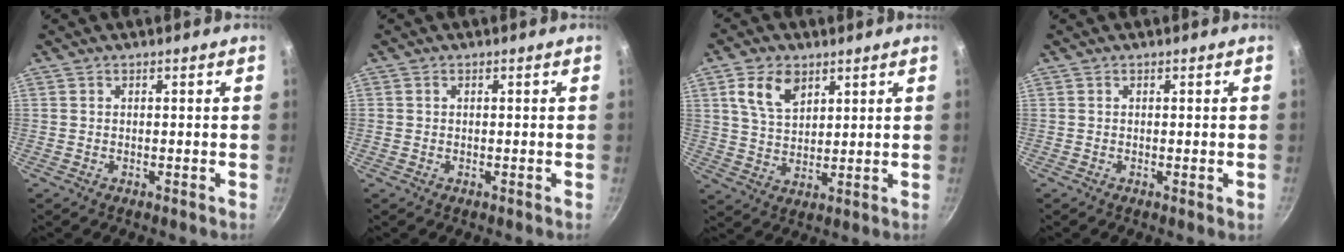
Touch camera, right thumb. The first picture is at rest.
{"total": 0.0}
{"total": 8.3, "force": [4.0, 5.2, 5.1], "torque": [-0.078, -0.015, 0.079]}
{"total": 0.6, "force": [-0.1, 0.0, 0.6], "torque": [-0.009, -0.002, -0.004]}